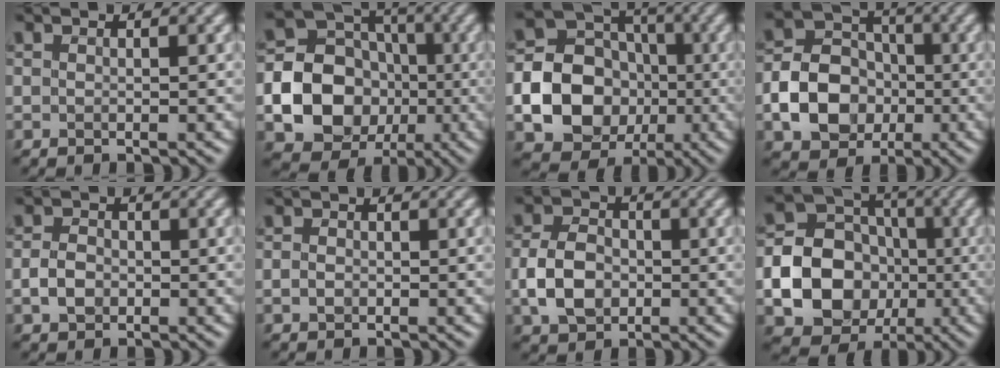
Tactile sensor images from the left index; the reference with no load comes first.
{"total": 17.0, "force": [-3.5, 15.5, 6.2], "torque": [-0.146, -0.027, -0.077]}
{"total": 14.9, "force": [-2.9, 13.3, 5.9], "torque": [-0.126, -0.022, -0.069]}
{"total": 6.9, "force": [-1.8, 5.5, 3.8], "torque": [-0.062, 0.004, -0.041]}
{"total": 2.0, "force": [-0.7, 1.5, 1.1], "torque": [-0.022, 0.004, -0.018]}
{"total": 0.7, "force": [-0.3, 0.5, 0.3], "torque": [-0.008, 0.002, -0.008]}
{"total": 4.7, "force": [-1.1, 3.4, 3.0], "torque": [-0.064, 0.005, -0.024]}
{"total": 14.6, "force": [-2.8, 13.0, 5.9], "torque": [-0.123, -0.022, -0.067]}